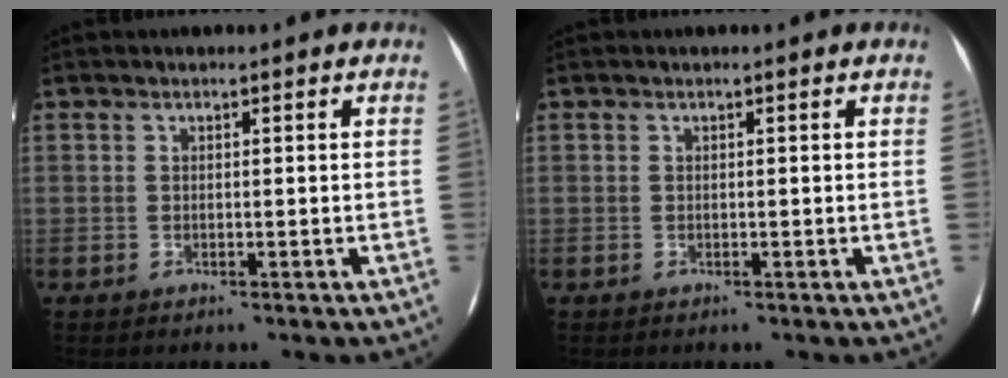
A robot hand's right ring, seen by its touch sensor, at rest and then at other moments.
{"total": 0.0}